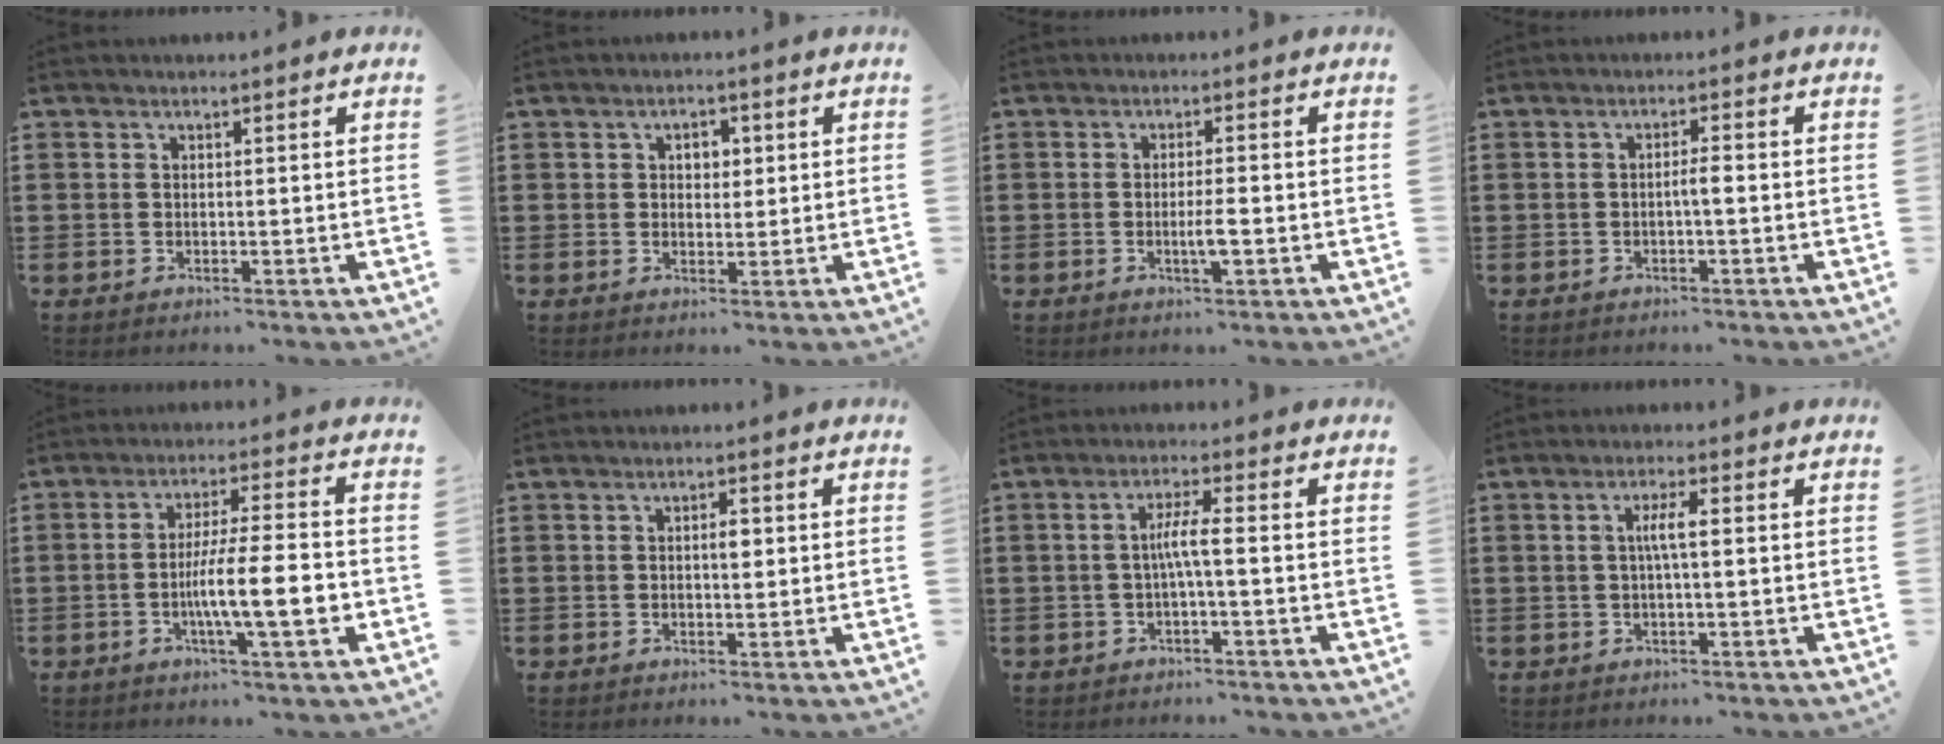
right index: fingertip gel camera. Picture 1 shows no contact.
{"total": 2.4, "force": [0.6, 1.9, 1.4], "torque": [-0.027, 0.008, 0.006]}
{"total": 3.1, "force": [-0.9, 0.4, 3.0], "torque": [-0.052, -0.001, -0.016]}
{"total": 1.7, "force": [-0.5, 0.1, 1.6], "torque": [-0.030, 0.002, -0.010]}
{"total": 10.7, "force": [-2.6, 1.7, 10.2], "torque": [-0.158, -0.008, -0.046]}
{"total": 2.0, "force": [0.2, 0.7, 1.8], "torque": [-0.036, 0.005, 0.002]}
{"total": 3.9, "force": [-0.5, 0.2, 3.9], "torque": [-0.072, 0.001, -0.013]}
{"total": 3.1, "force": [0.1, 0.4, 3.1], "torque": [-0.058, 0.002, -0.002]}